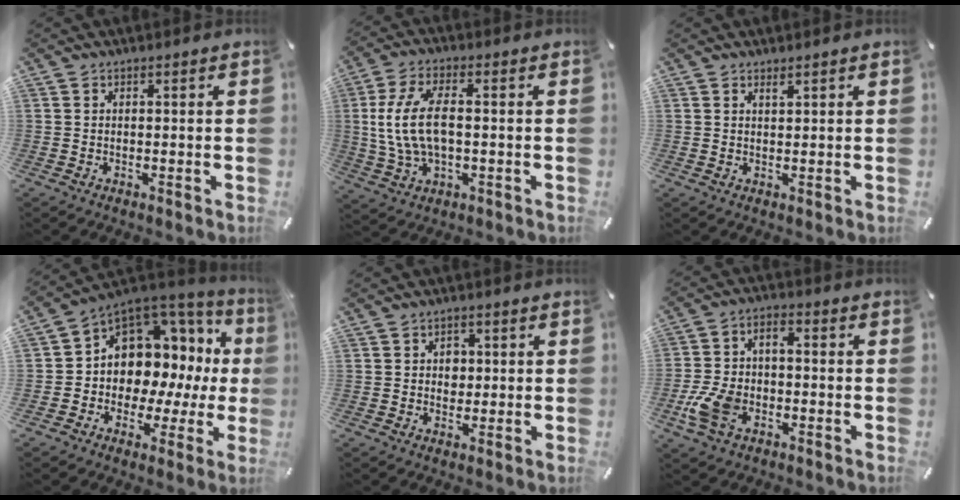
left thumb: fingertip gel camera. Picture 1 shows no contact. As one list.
[{"total": 11.6, "force": [0.2, 6.0, 9.9], "torque": [-0.213, -0.001, 0.004]}, {"total": 1.1, "force": [0.9, 0.2, 0.5], "torque": [-0.010, 0.000, 0.017]}, {"total": 9.6, "force": [2.9, 8.4, 3.7], "torque": [-0.059, -0.051, 0.056]}, {"total": 3.2, "force": [0.2, 2.8, 1.4], "torque": [-0.007, -0.005, -0.003]}, {"total": 9.3, "force": [-3.9, 5.8, 6.1], "torque": [-0.133, 0.015, -0.070]}]